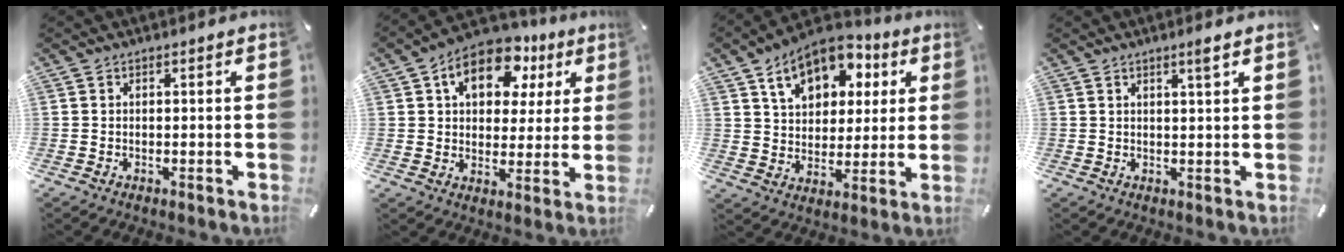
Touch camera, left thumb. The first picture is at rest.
{"total": 13.4, "force": [6.0, 9.0, 7.8], "torque": [-0.115, -0.016, 0.104]}
{"total": 13.8, "force": [7.4, 9.6, 6.7], "torque": [-0.109, -0.027, 0.135]}
{"total": 2.5, "force": [1.6, 0.0, 1.9], "torque": [-0.033, -0.005, 0.025]}